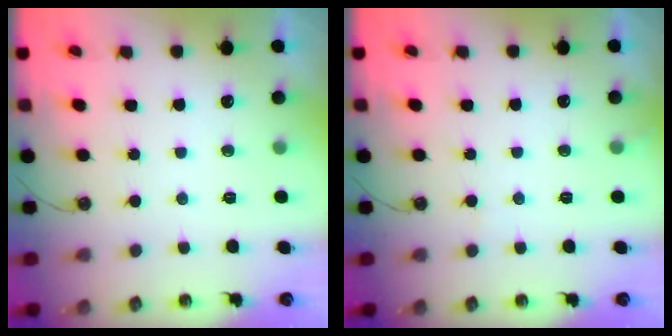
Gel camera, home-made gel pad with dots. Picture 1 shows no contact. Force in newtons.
{"total": 4.1, "press": 4.1, "slide": 0.3}